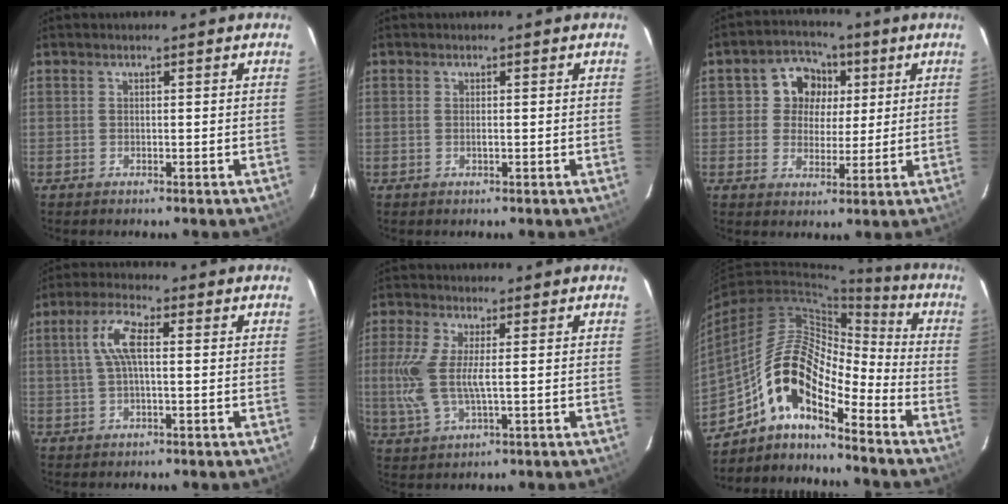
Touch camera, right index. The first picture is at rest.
{"total": 0.7, "force": [-0.2, 0.0, 0.7], "torque": [-0.014, 0.000, -0.003]}
{"total": 8.2, "force": [1.8, 7.4, 3.0], "torque": [-0.059, 0.020, 0.028]}
{"total": 6.1, "force": [0.7, 1.8, 5.8], "torque": [-0.118, 0.013, 0.015]}
{"total": 8.5, "force": [0.2, 2.7, 8.1], "torque": [-0.189, -0.002, 0.006]}
{"total": 13.7, "force": [-9.0, 4.4, 9.4], "torque": [-0.162, 0.020, -0.180]}